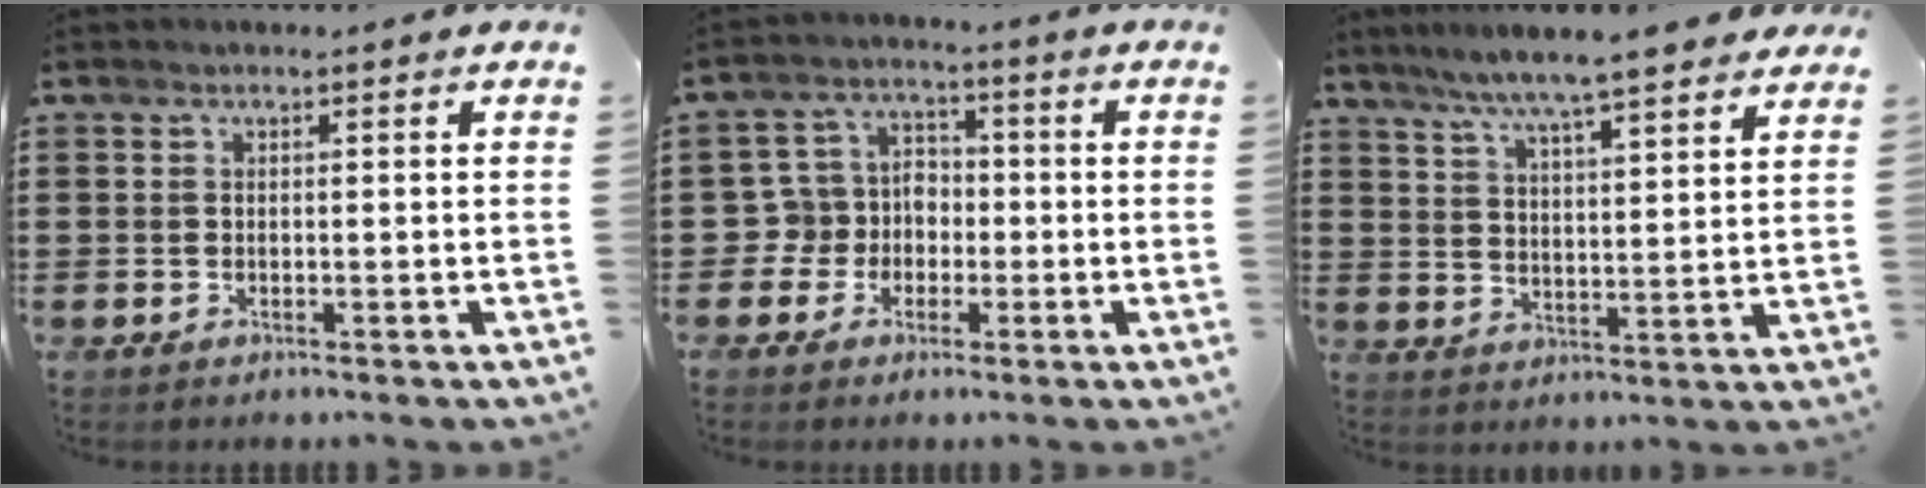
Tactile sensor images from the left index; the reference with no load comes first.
{"total": 5.4, "force": [-1.7, 5.0, 1.0], "torque": [-0.055, 0.007, -0.039]}
{"total": 6.7, "force": [6.1, -0.2, 2.8], "torque": [-0.078, -0.030, 0.104]}